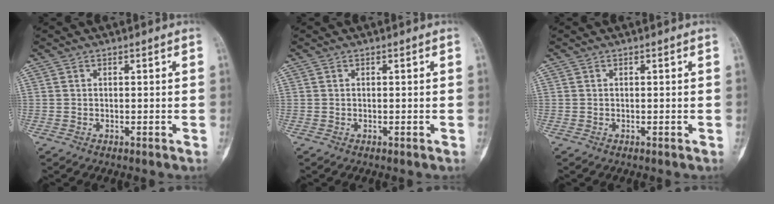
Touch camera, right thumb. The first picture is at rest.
{"total": 0.0}
{"total": 0.0}